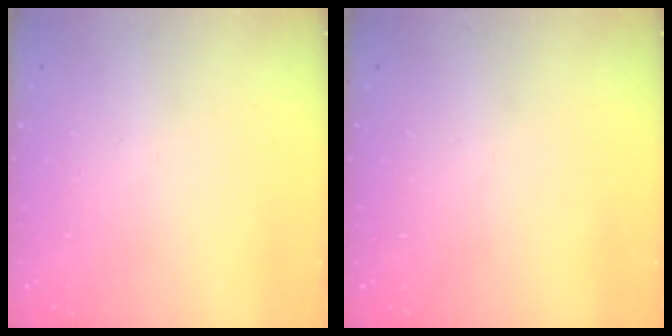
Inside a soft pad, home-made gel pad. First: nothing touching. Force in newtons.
{"total": 0.0}